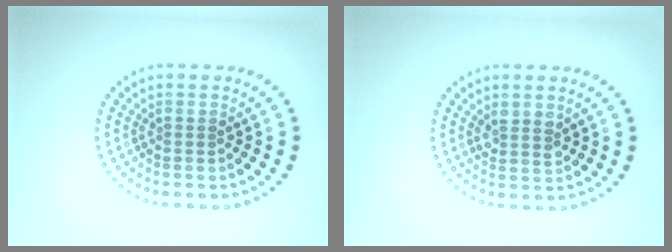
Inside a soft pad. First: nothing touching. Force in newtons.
{"total": 1.7, "press": 1.5, "slide": 0.8}